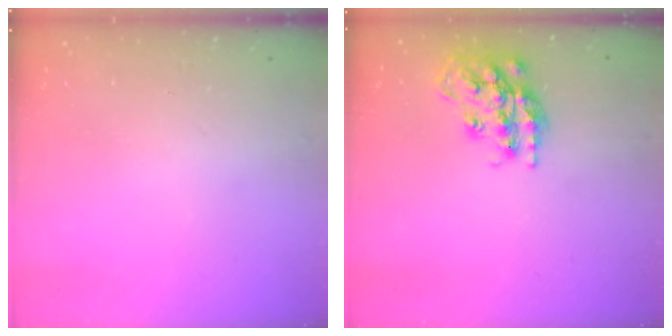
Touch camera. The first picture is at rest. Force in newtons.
{"total": 17.8, "press": 17.7, "slide": 1.3}